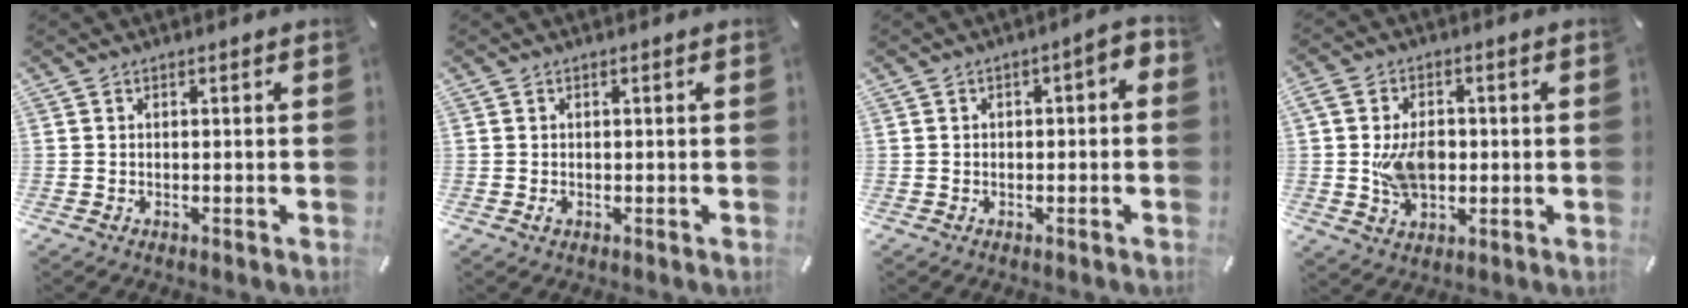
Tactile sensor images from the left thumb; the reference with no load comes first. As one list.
[{"total": 0.8, "force": [-0.3, 0.6, 0.6], "torque": [-0.012, 0.000, -0.005]}, {"total": 3.4, "force": [-1.2, 1.9, 2.6], "torque": [-0.046, 0.017, -0.024]}, {"total": 9.5, "force": [-0.2, 6.9, 6.6], "torque": [-0.115, 0.002, -0.004]}]